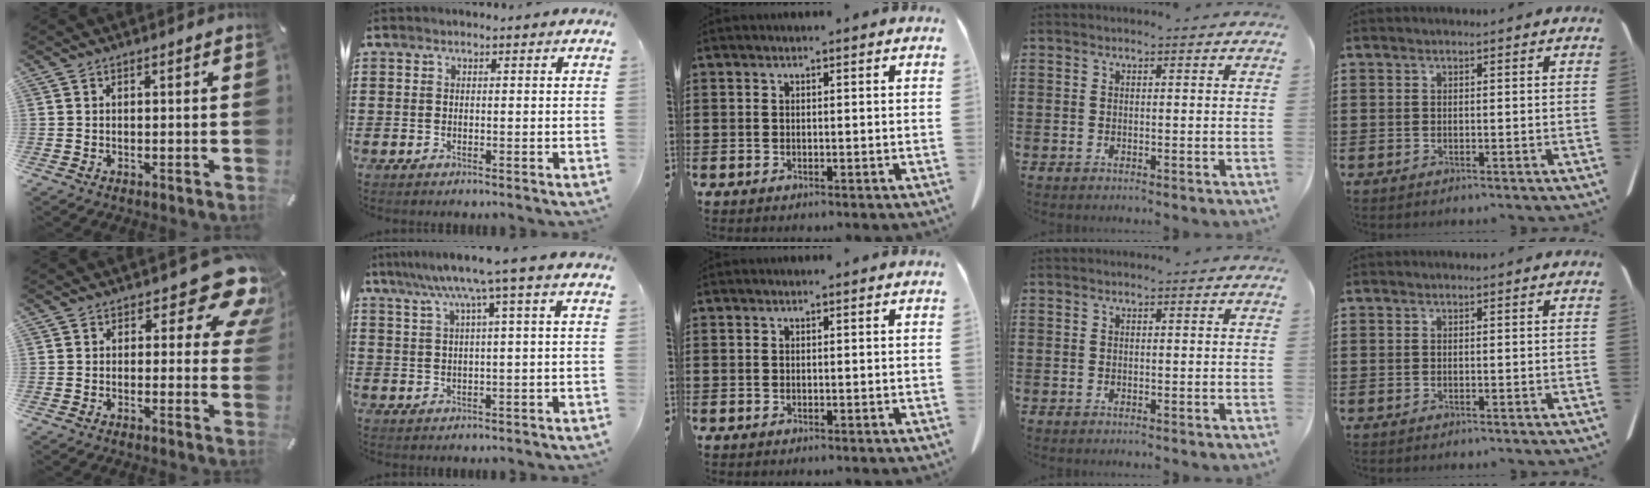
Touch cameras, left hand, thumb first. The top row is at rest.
{"thumb": {"total": 11.6, "force": [6.2, 5.5, 8.1], "torque": [-0.088, -0.045, 0.103]}, "index": {"total": 6.2, "force": [2.7, -0.5, 5.5], "torque": [-0.114, -0.004, 0.042]}}